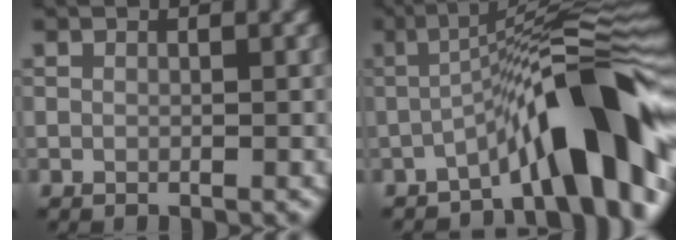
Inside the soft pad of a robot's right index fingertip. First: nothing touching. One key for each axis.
{"total": 10.9, "fx": -4.5, "fy": 2.2, "fz": 9.6, "tx": -0.118, "ty": 0.024, "tz": -0.084}